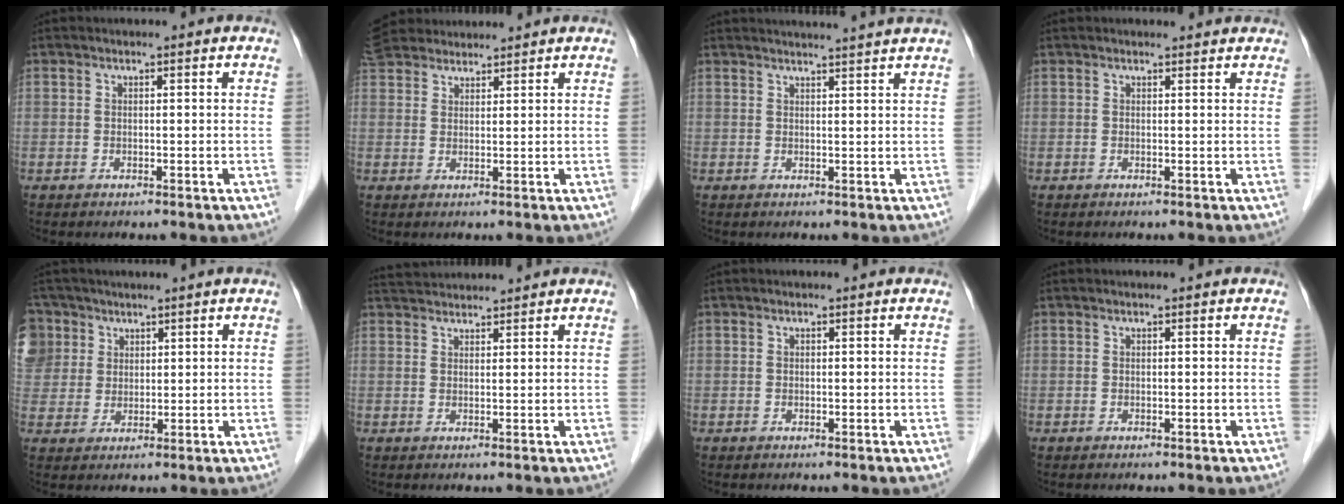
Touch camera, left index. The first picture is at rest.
{"total": 10.3, "force": [9.2, 3.6, 2.8], "torque": [-0.056, 0.049, 0.166]}
{"total": 7.6, "force": [7.2, -1.3, 1.9], "torque": [-0.018, 0.006, 0.080]}
{"total": 2.1, "force": [2.0, 0.4, 0.1], "torque": [-0.009, 0.007, 0.023]}
{"total": 13.8, "force": [6.5, 11.4, 4.3], "torque": [-0.158, 0.048, 0.145]}
{"total": 5.6, "force": [5.5, 0.3, 1.2], "torque": [-0.027, 0.038, 0.097]}
{"total": 0.0}
{"total": 0.0}